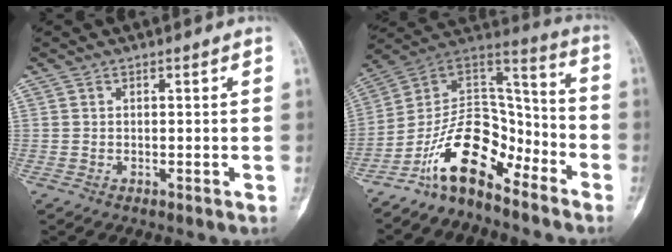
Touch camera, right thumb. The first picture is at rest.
{"total": 15.2, "force": [-10.0, 7.6, 8.7], "torque": [-0.118, 0.108, -0.188]}